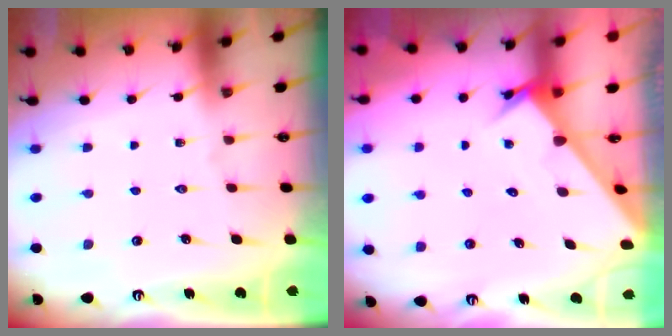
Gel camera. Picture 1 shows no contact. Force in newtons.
{"total": 2.7, "press": 2.7, "slide": 0.1}